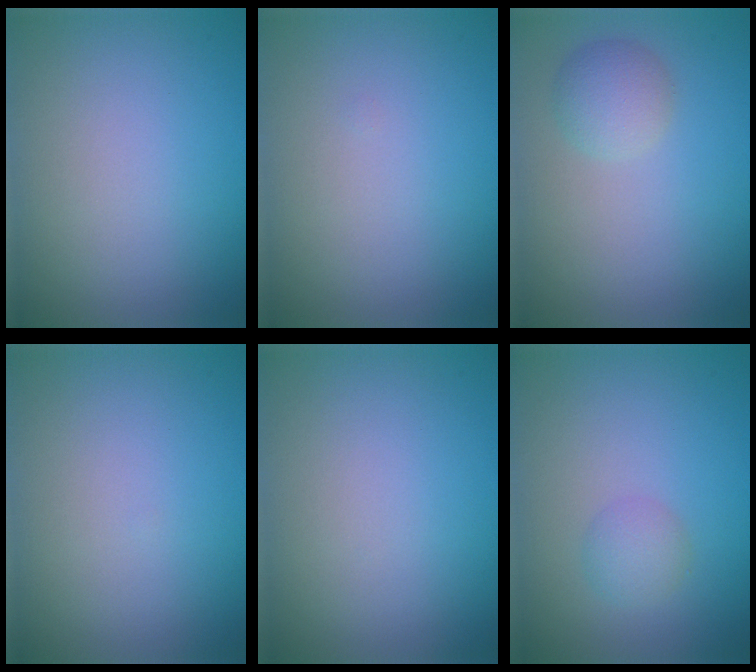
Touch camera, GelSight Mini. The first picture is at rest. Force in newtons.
{"total": 0.0}
{"total": 2.4, "press": 2.4, "slide": 0.0}
{"total": 0.0}
{"total": 0.0}
{"total": 1.6, "press": 1.6, "slide": 0.0}